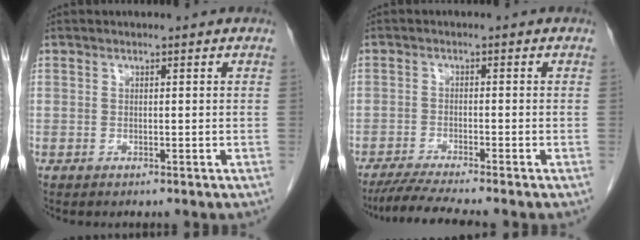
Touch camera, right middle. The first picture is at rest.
{"total": 6.2, "force": [-5.4, -1.1, 3.0], "torque": [-0.050, -0.023, -0.092]}